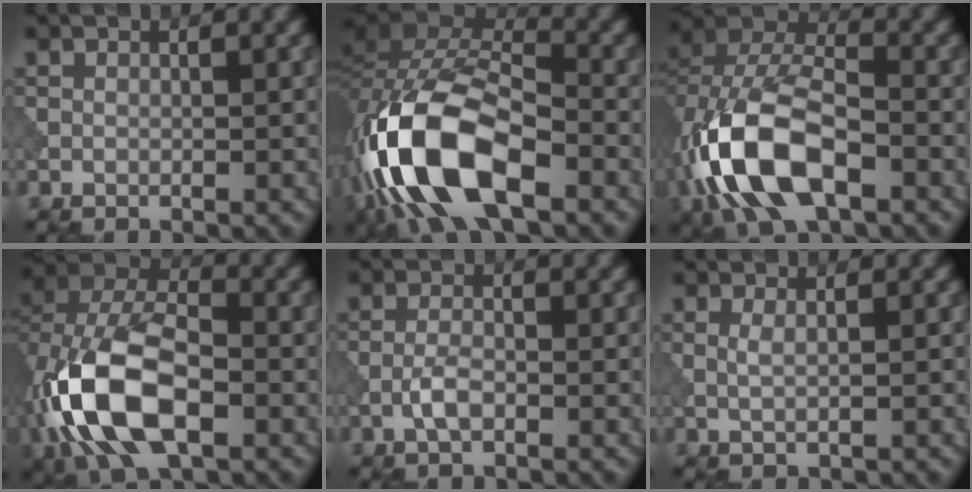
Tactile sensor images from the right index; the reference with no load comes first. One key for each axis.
{"total": 15.1, "fx": -6.4, "fy": 7.1, "fz": 11.7, "tx": -0.228, "ty": -0.006, "tz": -0.123}
{"total": 11.7, "fx": -4.2, "fy": 6.4, "fz": 8.9, "tx": -0.188, "ty": -0.001, "tz": -0.083}
{"total": 12.5, "fx": -3.6, "fy": 7.2, "fz": 9.5, "tx": -0.198, "ty": -0.005, "tz": -0.072}
{"total": 2.1, "fx": -0.9, "fy": 0.8, "fz": 1.8, "tx": -0.037, "ty": 0.003, "tz": -0.023}
{"total": 1.1, "fx": 0.3, "fy": 0.2, "fz": 1.1, "tx": -0.022, "ty": -0.001, "tz": 0.004}